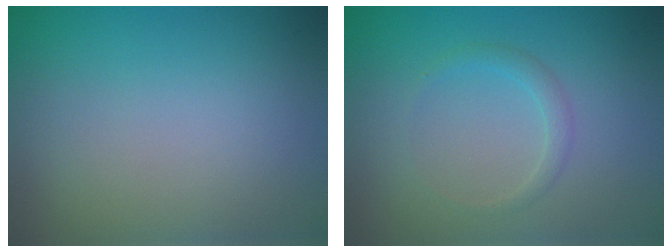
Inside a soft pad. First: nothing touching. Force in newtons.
{"total": 1.3, "press": 1.3, "slide": 0.0}